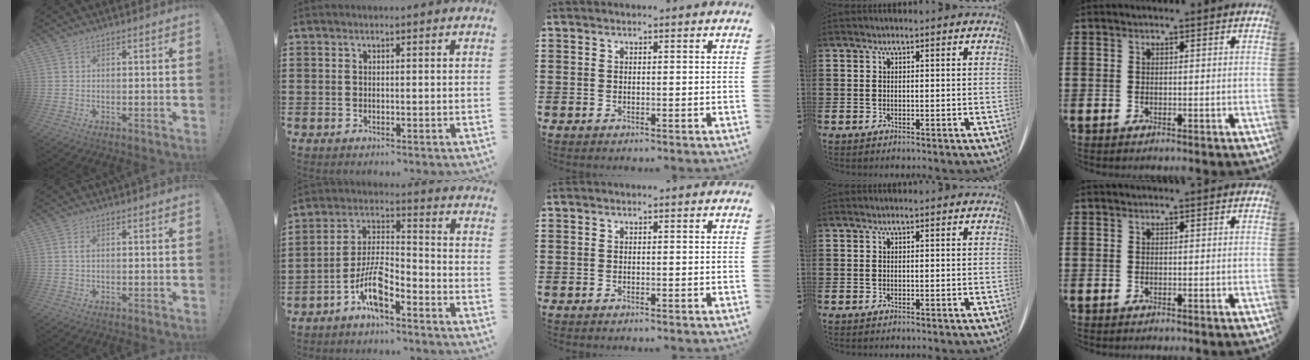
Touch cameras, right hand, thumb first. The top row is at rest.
{"thumb": {"total": 1.4, "force": [0.2, 0.9, 1.1], "torque": [-0.027, 0.006, 0.003]}, "index": {"total": 8.0, "force": [-5.1, 2.4, 5.7], "torque": [-0.133, 0.000, -0.101]}}